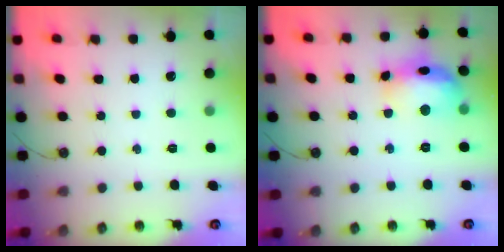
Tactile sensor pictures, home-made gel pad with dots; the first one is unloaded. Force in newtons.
{"total": 14.3, "press": 14.1, "slide": 2.0}